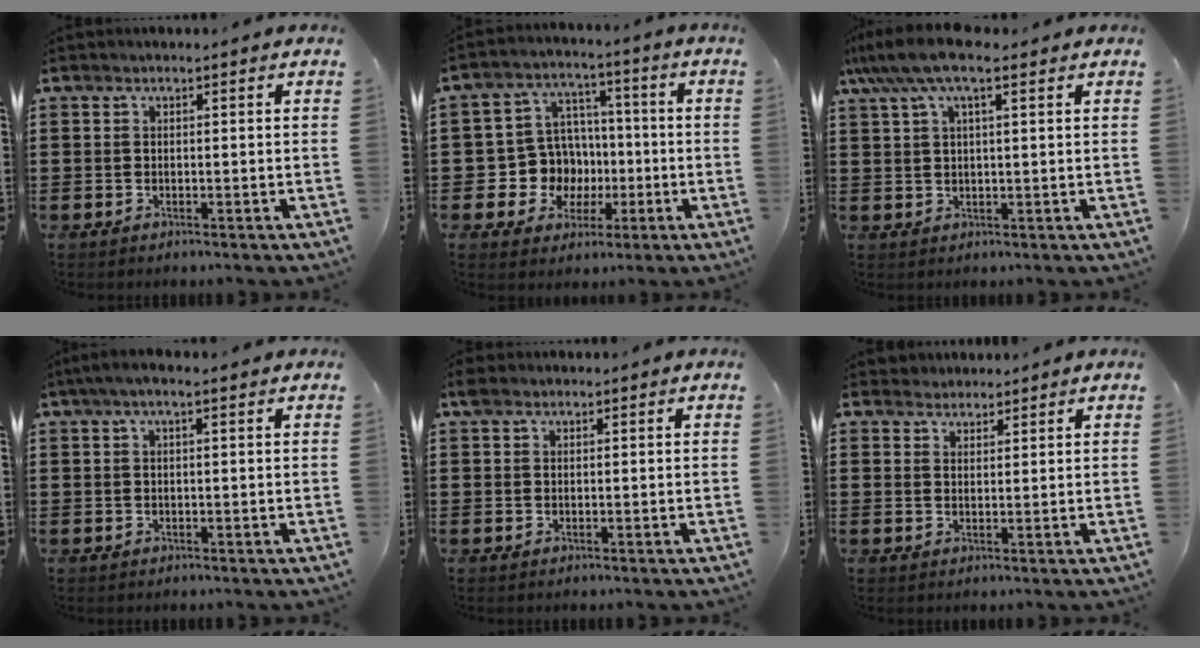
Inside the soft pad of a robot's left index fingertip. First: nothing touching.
{"total": 9.2, "force": [-0.7, 8.9, 2.3], "torque": [-0.083, 0.005, -0.003]}
{"total": 7.2, "force": [4.5, 1.9, 5.3], "torque": [-0.113, 0.004, 0.081]}
{"total": 1.8, "force": [0.6, 0.1, 1.7], "torque": [-0.032, 0.001, 0.011]}
{"total": 1.2, "force": [0.7, 0.9, 0.5], "torque": [-0.013, 0.006, 0.013]}
{"total": 2.1, "force": [2.0, 0.7, -0.3], "torque": [-0.001, 0.003, 0.041]}